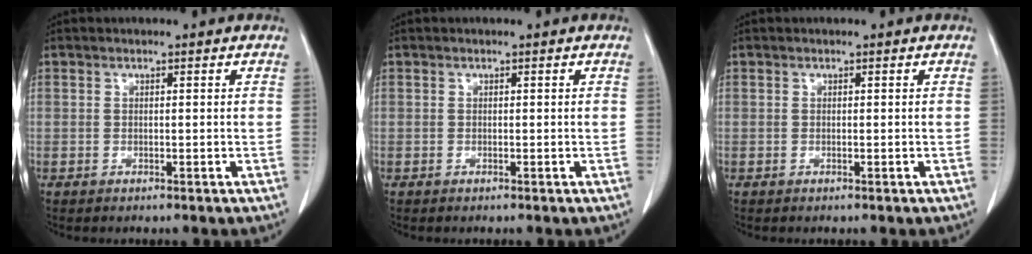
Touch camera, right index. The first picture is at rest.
{"total": 0.0}
{"total": 0.0}